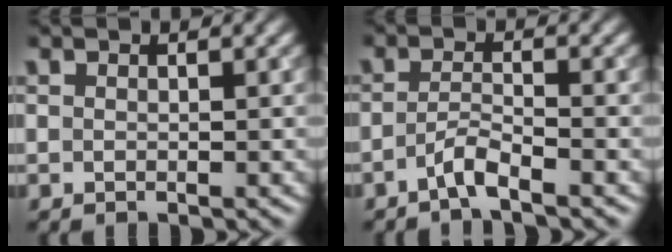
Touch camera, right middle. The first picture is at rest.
{"total": 2.2, "force": [-1.4, 0.3, 1.6], "torque": [-0.032, 0.003, -0.036]}